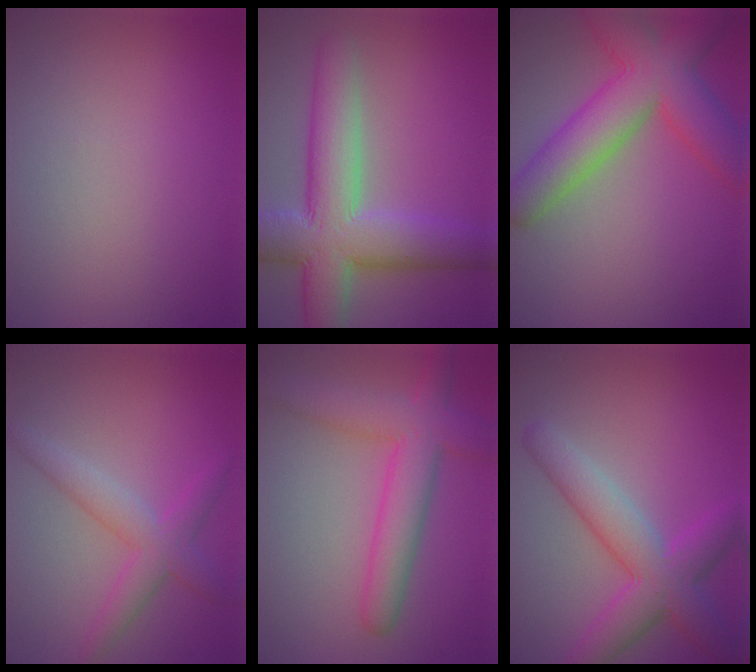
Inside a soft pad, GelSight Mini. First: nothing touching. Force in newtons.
{"total": 9.3, "press": 9.3, "slide": 0.7}
{"total": 9.0, "press": 9.0, "slide": 0.3}
{"total": 3.4, "press": 3.4, "slide": 0.1}
{"total": 6.2, "press": 6.2, "slide": 0.3}
{"total": 6.0, "press": 6.0, "slide": 0.2}